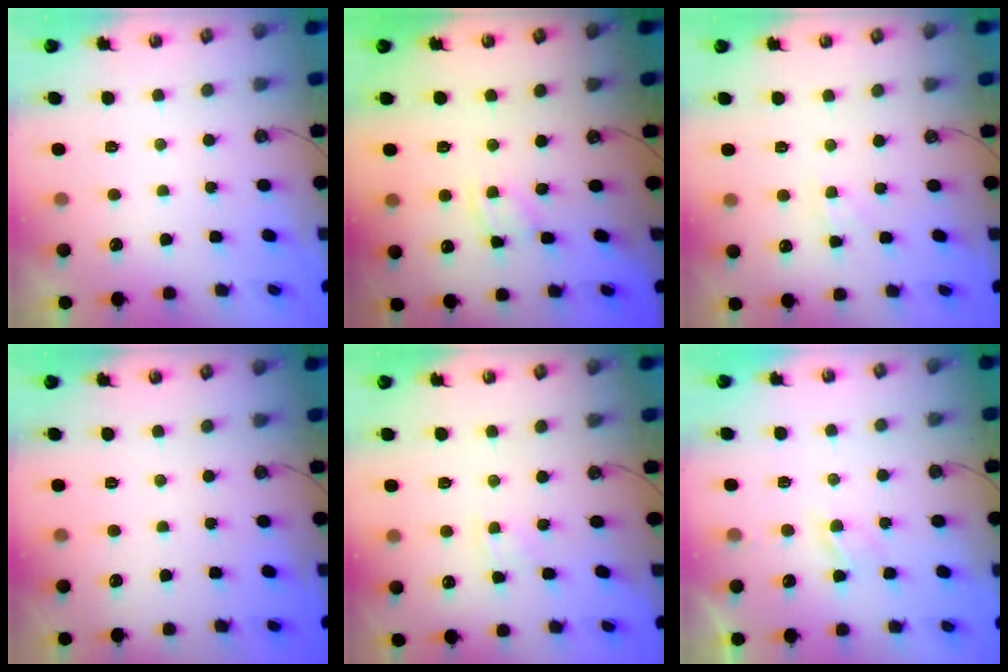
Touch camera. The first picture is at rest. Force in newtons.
{"total": 2.9, "press": 2.9, "slide": 0.4}
{"total": 3.0, "press": 3.0, "slide": 0.4}
{"total": 0.0}
{"total": 4.2, "press": 4.1, "slide": 0.6}
{"total": 3.1, "press": 3.0, "slide": 0.5}